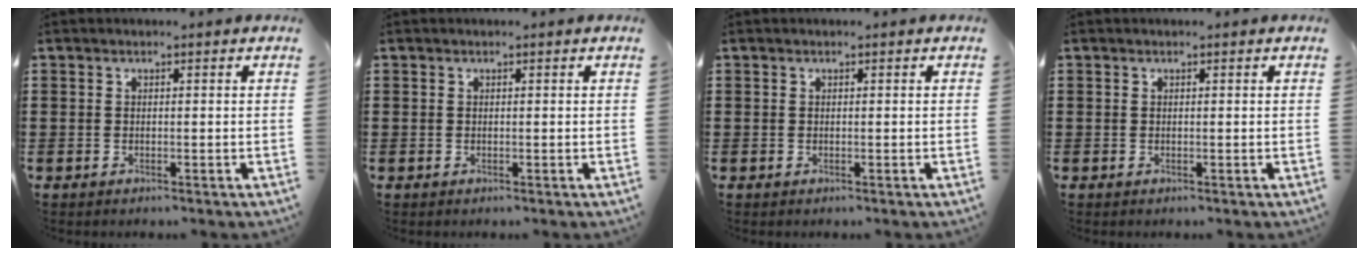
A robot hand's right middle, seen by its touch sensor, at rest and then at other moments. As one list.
[{"total": 0.0}, {"total": 0.0}, {"total": 0.0}]